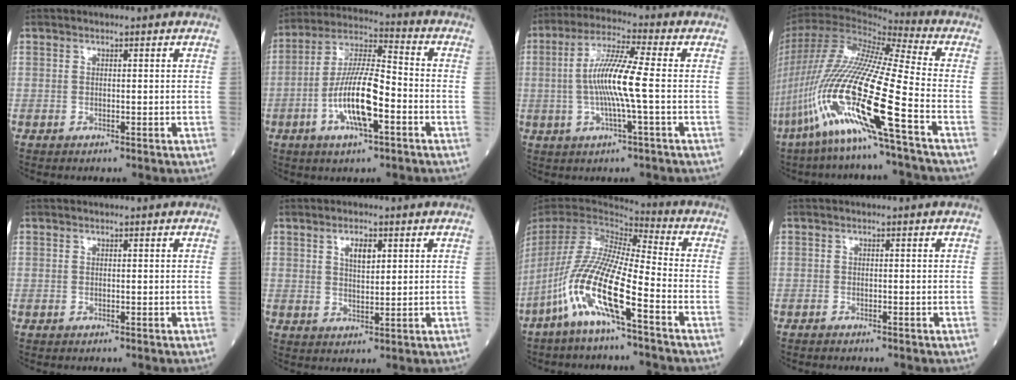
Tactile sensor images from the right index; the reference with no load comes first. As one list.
[{"total": 12.6, "force": [-3.8, 2.9, 11.7], "torque": [-0.230, 0.006, -0.068]}, {"total": 9.7, "force": [-0.7, 0.1, 9.6], "torque": [-0.187, 0.007, -0.021]}, {"total": 23.0, "force": [-9.9, 0.2, 20.7], "torque": [-0.460, -0.047, -0.196]}, {"total": 0.0}, {"total": 3.5, "force": [1.5, 1.3, 2.8], "torque": [-0.049, 0.000, 0.027]}, {"total": 15.1, "force": [-7.5, 1.2, 13.0], "torque": [-0.275, -0.019, -0.150]}, {"total": 0.5, "force": [-0.5, 0.0, 0.2], "torque": [-0.008, -0.002, -0.011]}]